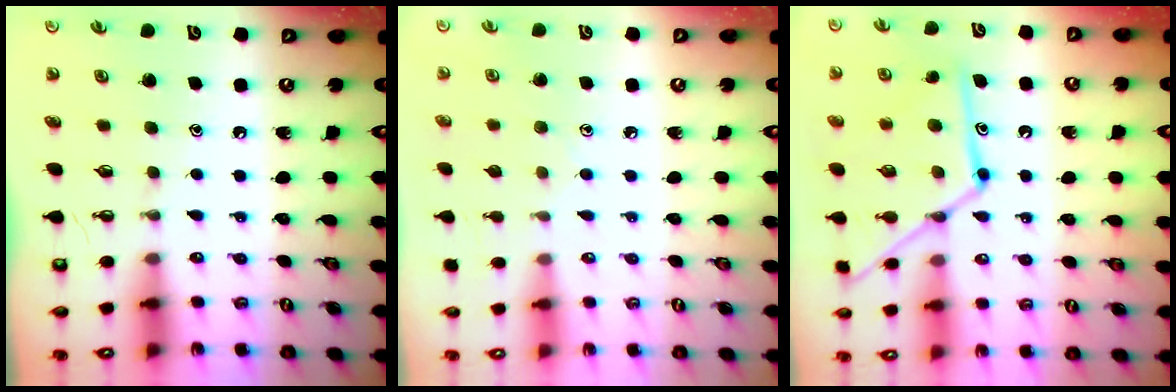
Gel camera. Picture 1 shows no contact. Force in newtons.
{"total": 6.1, "press": 6.1, "slide": 0.6}
{"total": 14.2, "press": 14.1, "slide": 0.9}